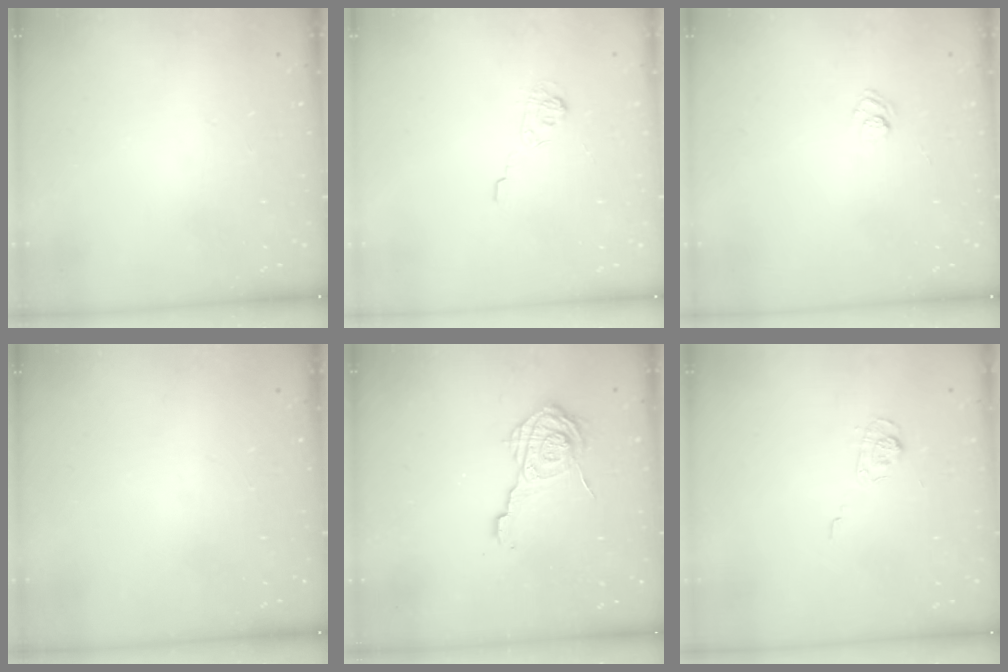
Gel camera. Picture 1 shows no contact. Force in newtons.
{"total": 3.3, "press": 2.9, "slide": 1.6}
{"total": 3.3, "press": 3.1, "slide": 1.1}
{"total": 0.0}
{"total": 12.2, "press": 12.2, "slide": 0.6}
{"total": 3.1, "press": 2.7, "slide": 1.6}